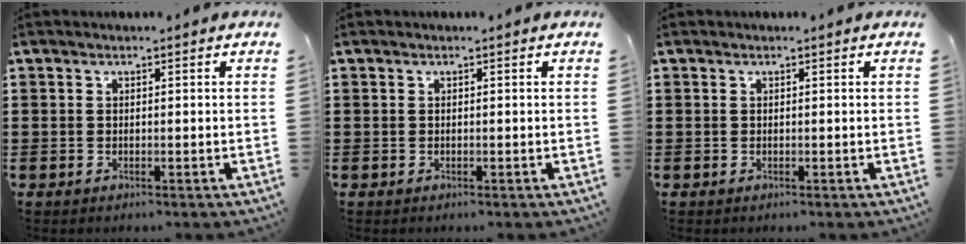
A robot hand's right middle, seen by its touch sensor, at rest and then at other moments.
{"total": 0.0}
{"total": 0.0}